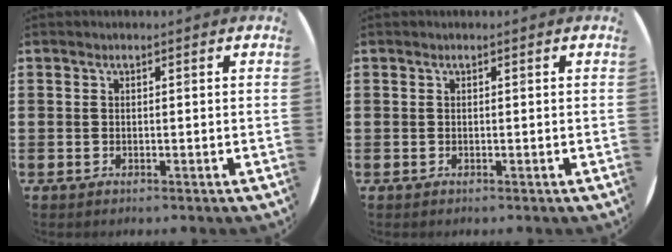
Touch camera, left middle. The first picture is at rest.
{"total": 0.0}